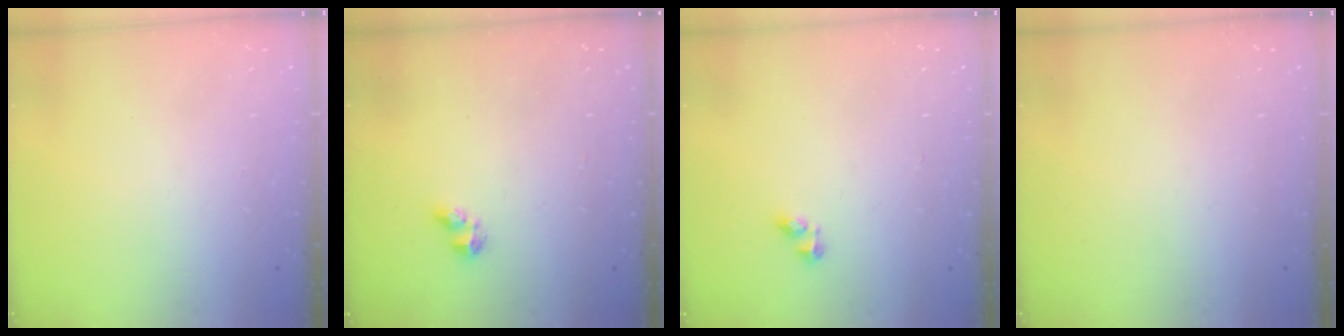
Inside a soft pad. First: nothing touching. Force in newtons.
{"total": 2.3, "press": 2.2, "slide": 0.6}
{"total": 2.8, "press": 2.8, "slide": 0.3}
{"total": 0.0}